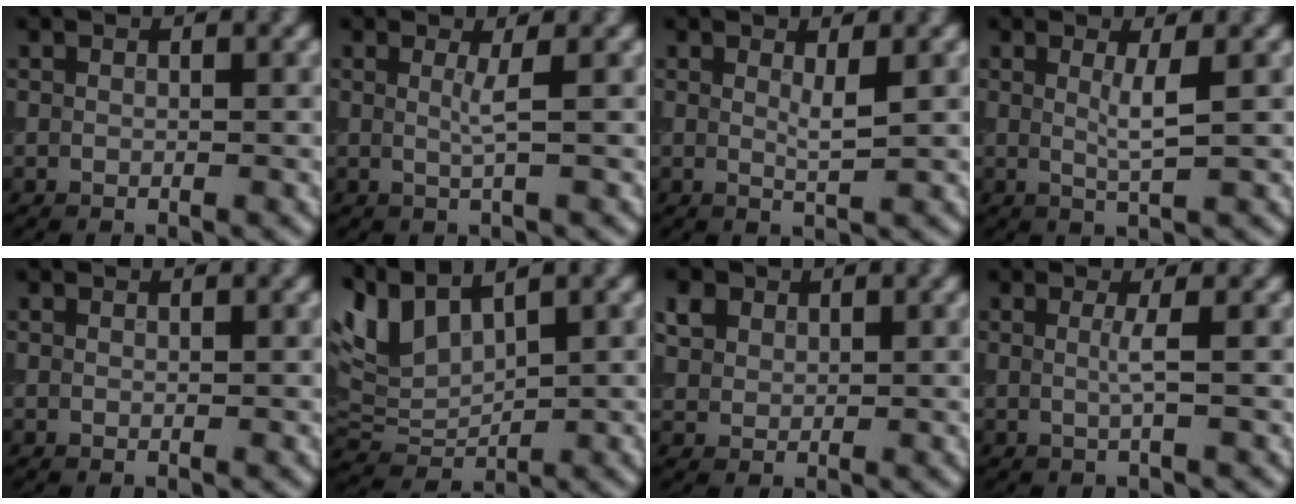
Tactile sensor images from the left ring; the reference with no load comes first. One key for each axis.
{"total": 1.5, "fx": 0.2, "fy": 0.3, "fz": 1.5, "tx": -0.027, "ty": -0.004, "tz": -0.001}
{"total": 1.6, "fx": 0.6, "fy": 0.2, "fz": 1.5, "tx": -0.026, "ty": -0.006, "tz": 0.008}
{"total": 2.3, "fx": 0.5, "fy": 0.4, "fz": 2.2, "tx": -0.041, "ty": -0.005, "tz": 0.007}
{"total": 0.0}
{"total": 5.2, "fx": 3.0, "fy": 2.6, "fz": 3.4, "tx": -0.082, "ty": 0.011, "tz": 0.057}
{"total": 1.8, "fx": 0.9, "fy": 1.5, "fz": 0.6, "tx": -0.019, "ty": 0.003, "tz": 0.018}
{"total": 1.5, "fx": 0.1, "fy": 0.2, "fz": 1.5, "tx": -0.027, "ty": -0.001, "tz": -0.004}